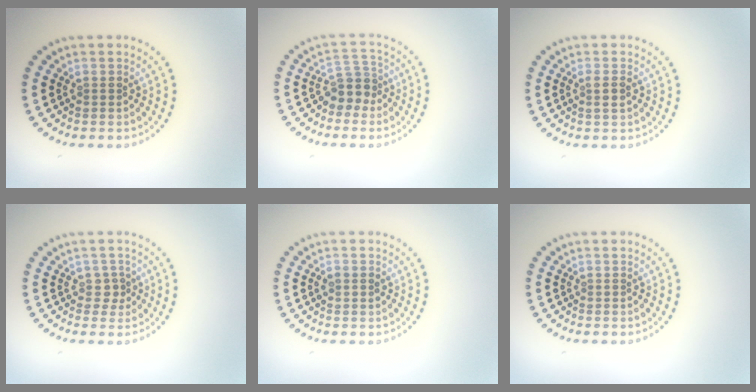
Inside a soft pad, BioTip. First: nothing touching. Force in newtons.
{"total": 2.8, "press": 2.2, "slide": 1.7}
{"total": 1.4, "press": 1.2, "slide": 0.7}
{"total": 1.2, "press": 1.0, "slide": 0.6}
{"total": 1.0, "press": 1.0, "slide": 0.1}
{"total": 0.0}